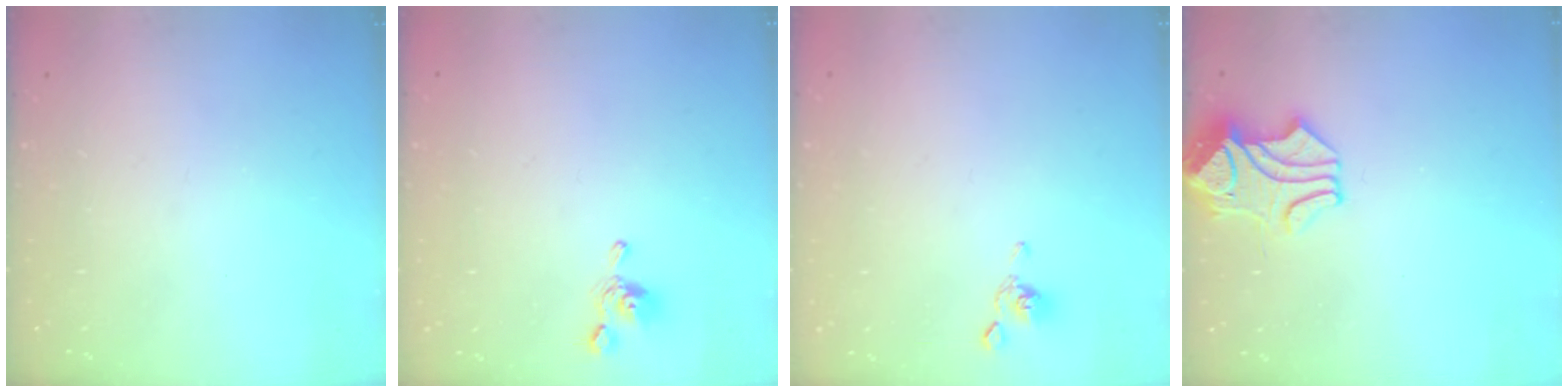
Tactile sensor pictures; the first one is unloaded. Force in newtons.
{"total": 2.9, "press": 2.9, "slide": 0.0}
{"total": 2.1, "press": 2.1, "slide": 0.5}
{"total": 1.0, "press": 0.6, "slide": 0.7}